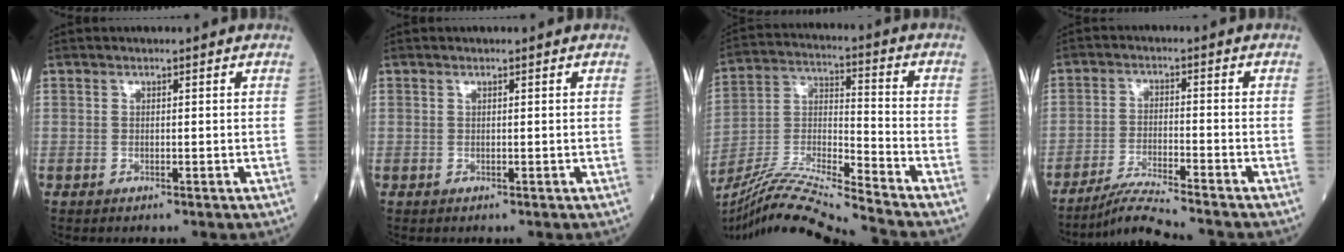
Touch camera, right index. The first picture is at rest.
{"total": 0.0}
{"total": 15.9, "force": [-14.3, -1.8, 6.5], "torque": [-0.122, -0.005, -0.265]}
{"total": 6.8, "force": [-6.2, -1.2, 2.4], "torque": [-0.047, -0.025, -0.113]}